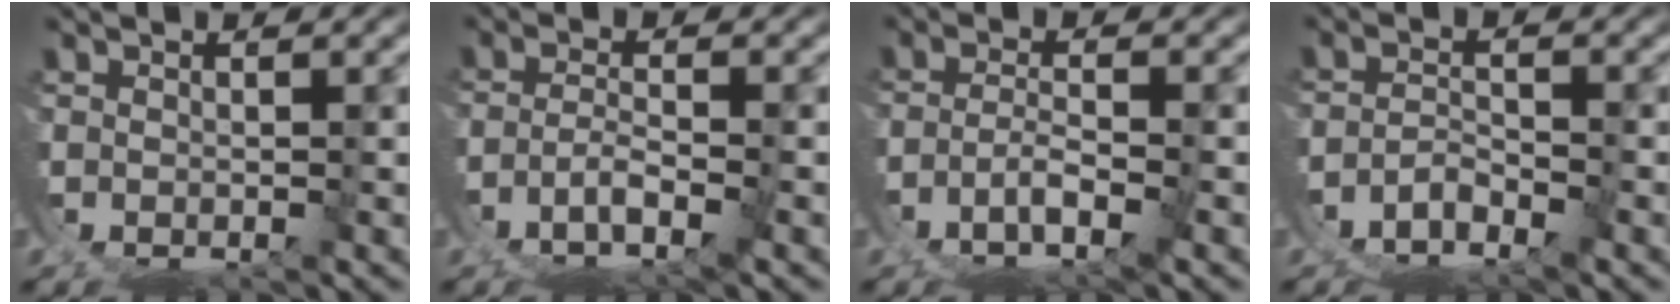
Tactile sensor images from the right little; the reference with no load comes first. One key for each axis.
{"total": 3.5, "fx": -2.6, "fy": -0.1, "fz": 2.3, "tx": -0.028, "ty": -0.008, "tz": -0.040}
{"total": 3.4, "fx": -2.5, "fy": -0.4, "fz": 2.3, "tx": -0.028, "ty": -0.010, "tz": -0.037}
{"total": 5.1, "fx": -3.6, "fy": 3.2, "fz": 1.8, "tx": -0.038, "ty": -0.012, "tz": -0.064}